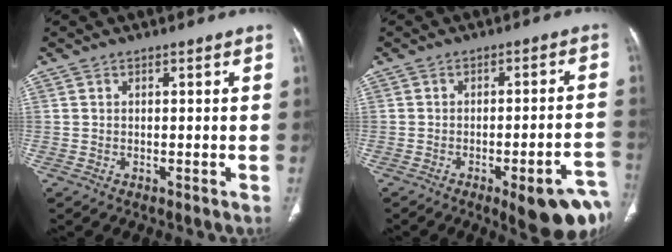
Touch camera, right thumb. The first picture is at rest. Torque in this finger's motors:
{"motor_torque": [0.07, 0.15, 1.00, -0.89, 0.10]}